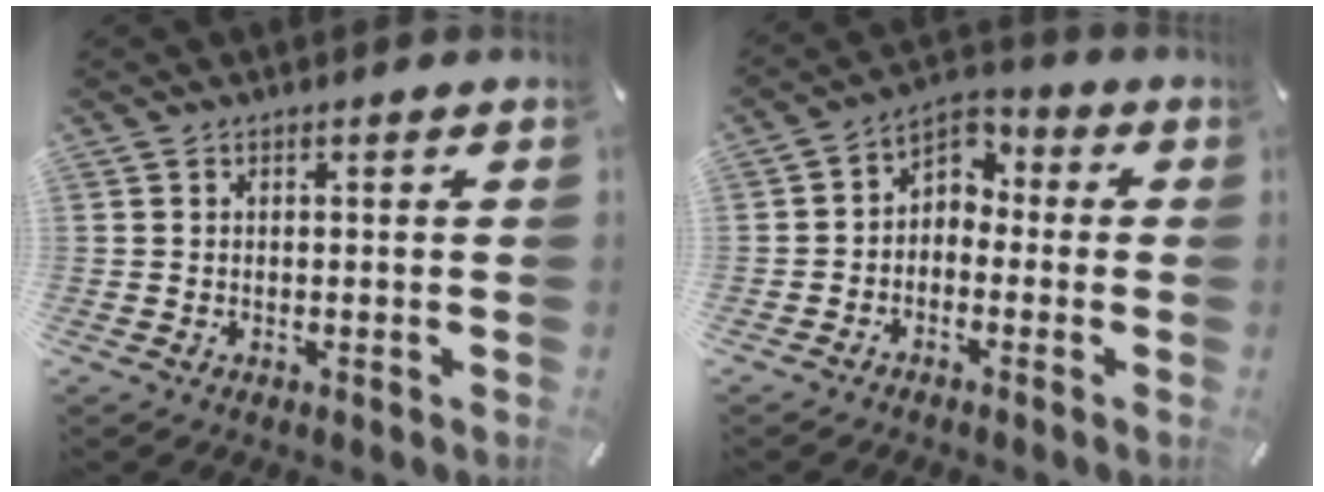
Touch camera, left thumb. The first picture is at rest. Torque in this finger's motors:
{"motor_torque": [-0.31, 0.65, 0.21, 0.05, 0.04]}